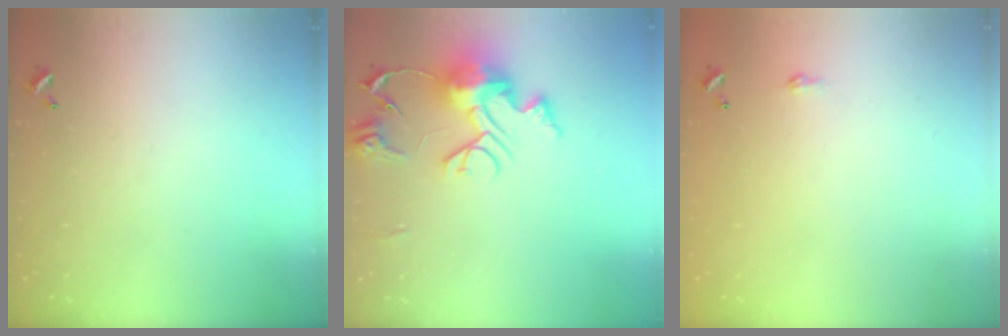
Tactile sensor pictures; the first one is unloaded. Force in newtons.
{"total": 13.9, "press": 13.8, "slide": 1.5}
{"total": 1.8, "press": 1.8, "slide": 0.3}